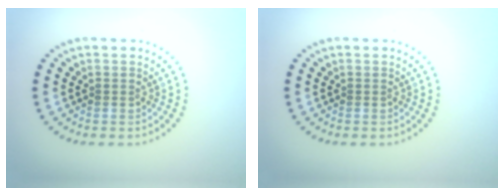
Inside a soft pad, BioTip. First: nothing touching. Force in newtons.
{"total": 0.0}